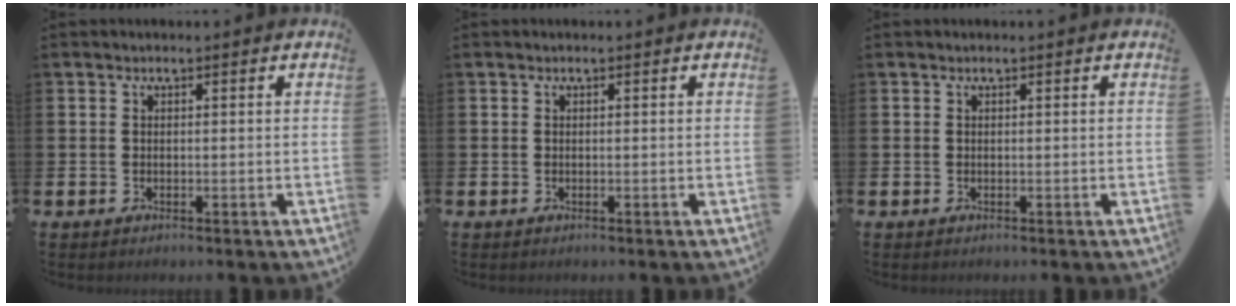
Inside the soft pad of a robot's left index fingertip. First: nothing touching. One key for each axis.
{"total": 0.0}
{"total": 0.0}